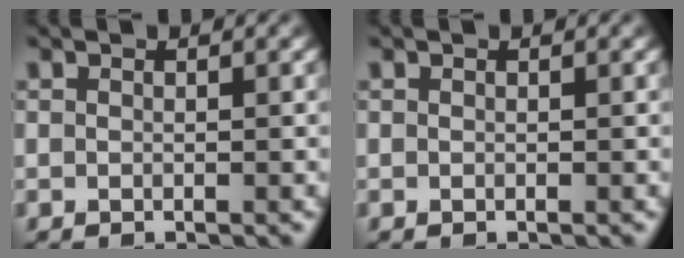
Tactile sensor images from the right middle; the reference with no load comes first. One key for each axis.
{"total": 0.0}